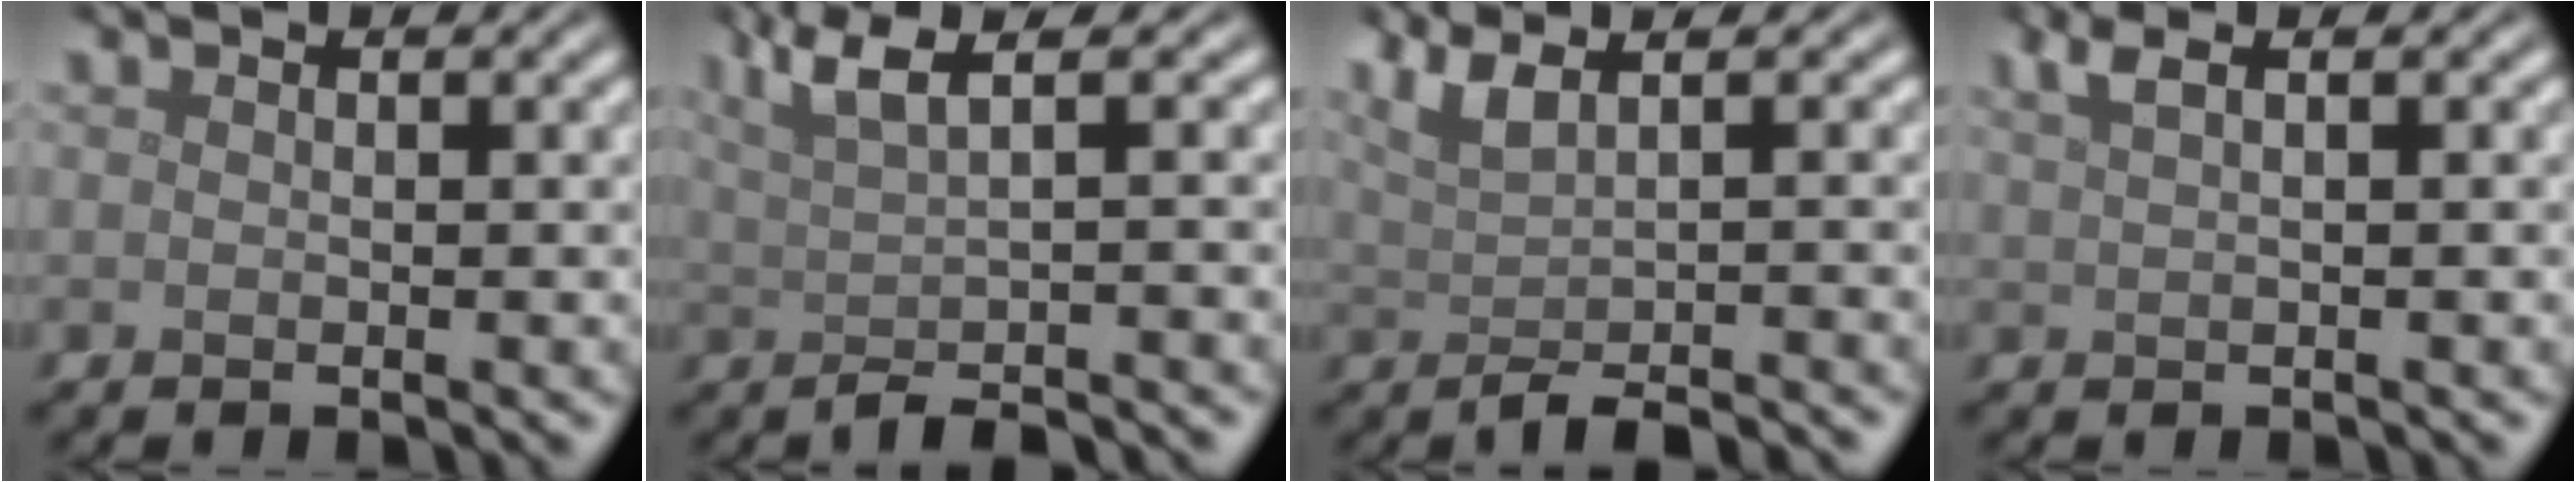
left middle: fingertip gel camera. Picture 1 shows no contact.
{"total": 5.1, "force": [0.4, 1.5, 4.9], "torque": [-0.066, 0.003, 0.003]}
{"total": 4.2, "force": [-0.2, 1.3, 3.9], "torque": [-0.056, -0.001, -0.005]}
{"total": 2.5, "force": [1.4, 0.8, 1.9], "torque": [-0.027, 0.006, 0.021]}